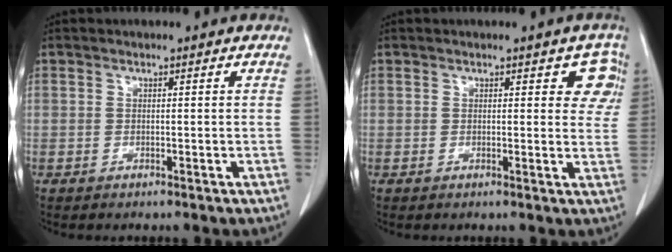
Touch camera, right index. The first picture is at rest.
{"total": 4.4, "force": [1.9, 2.4, 3.2], "torque": [-0.008, 0.001, 0.012]}